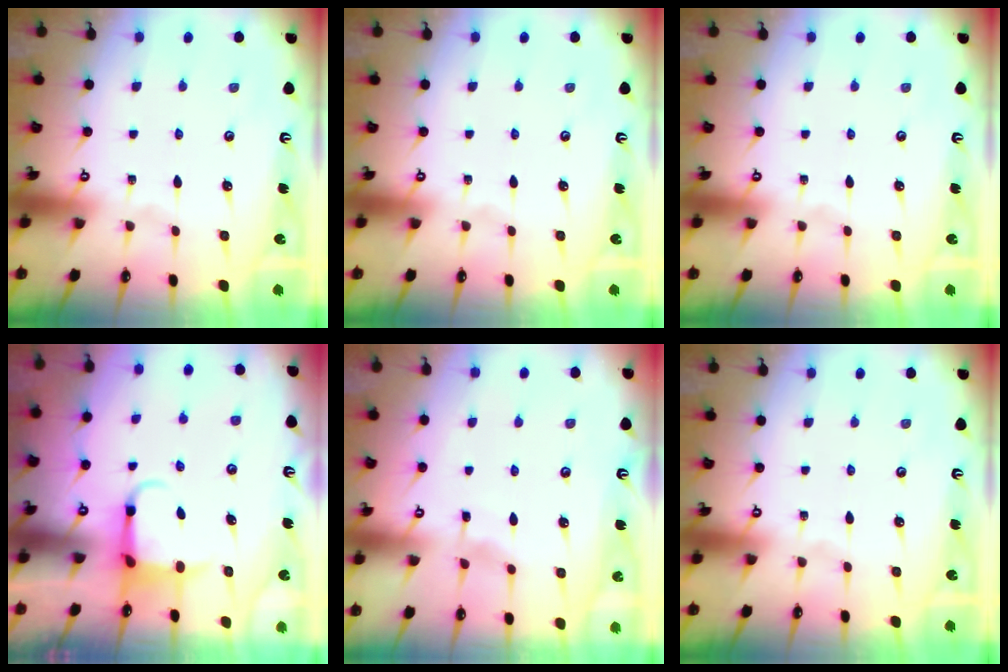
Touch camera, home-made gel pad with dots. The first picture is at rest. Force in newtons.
{"total": 0.0}
{"total": 0.0}
{"total": 3.8, "press": 3.7, "slide": 0.7}
{"total": 3.5, "press": 3.5, "slide": 0.5}
{"total": 0.0}